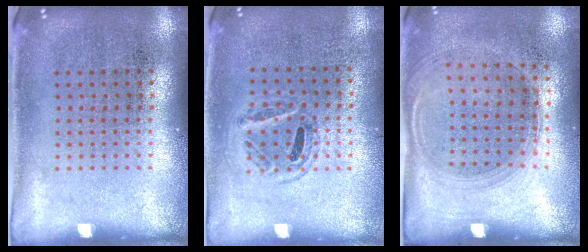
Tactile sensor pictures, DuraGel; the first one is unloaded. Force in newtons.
{"total": 0.9, "press": 0.8, "slide": 0.4}
{"total": 1.4, "press": 1.2, "slide": 0.7}